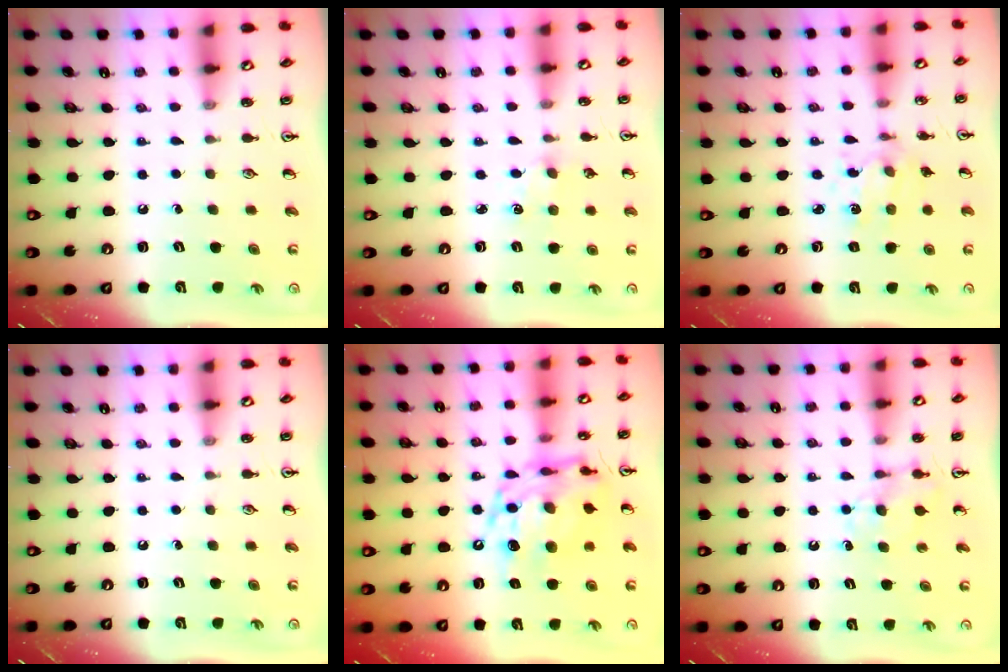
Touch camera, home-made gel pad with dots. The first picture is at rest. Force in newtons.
{"total": 2.0, "press": 2.0, "slide": 0.3}
{"total": 2.5, "press": 2.5, "slide": 0.6}
{"total": 0.0}
{"total": 14.8, "press": 14.7, "slide": 1.6}
{"total": 4.5, "press": 4.5, "slide": 0.6}